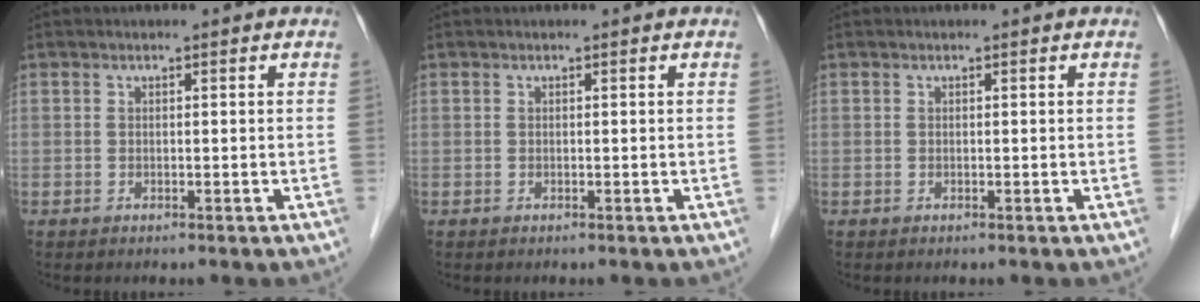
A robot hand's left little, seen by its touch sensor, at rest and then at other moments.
{"total": 0.0}
{"total": 0.0}